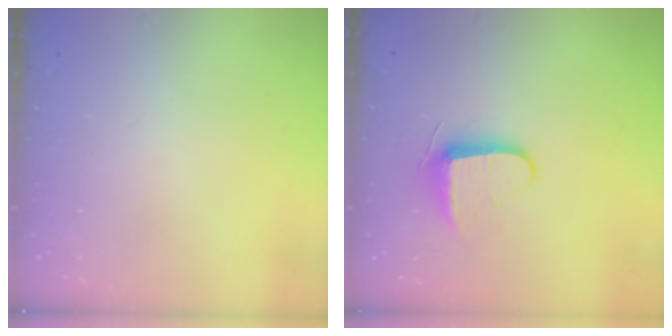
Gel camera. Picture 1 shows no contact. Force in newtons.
{"total": 8.7, "press": 8.6, "slide": 1.4}